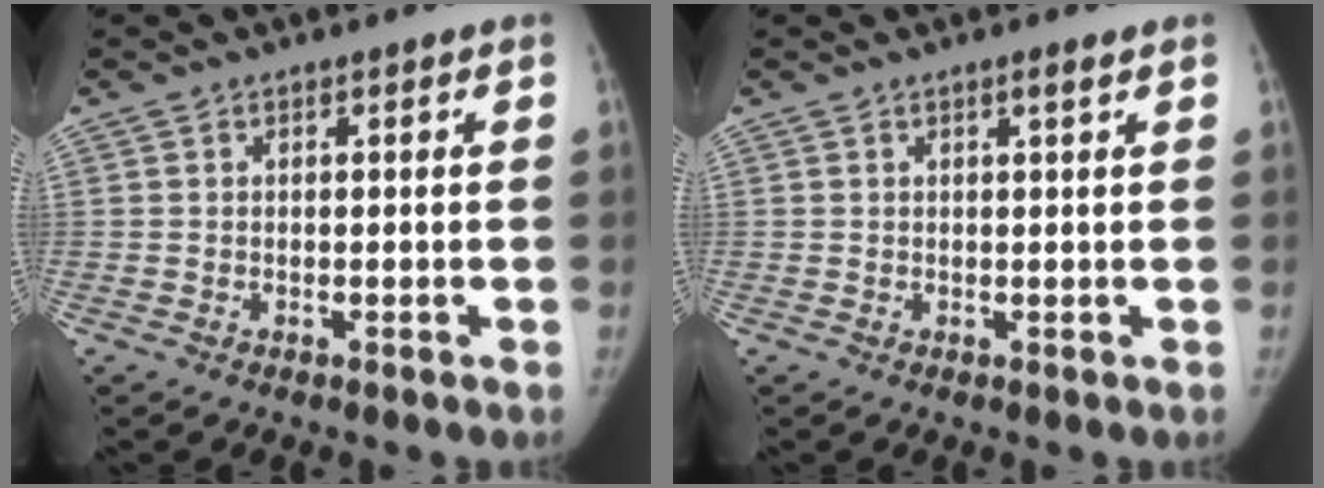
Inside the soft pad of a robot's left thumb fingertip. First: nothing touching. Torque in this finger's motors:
{"motor_torque": [0.06, 0.03, 0.07, 0.05, 0.09]}